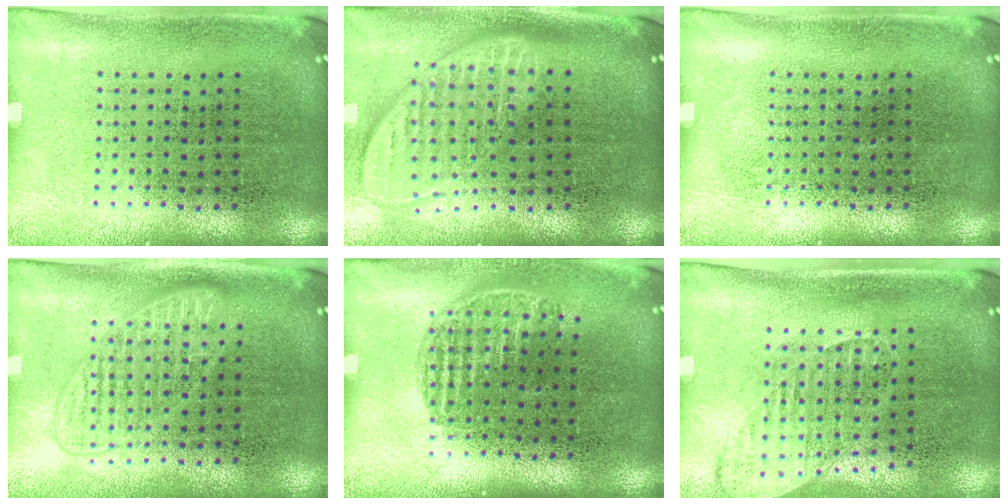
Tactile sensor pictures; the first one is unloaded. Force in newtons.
{"total": 2.0, "press": 1.5, "slide": 1.2}
{"total": 0.0}
{"total": 1.4, "press": 1.3, "slide": 0.4}
{"total": 1.0, "press": 0.9, "slide": 0.5}
{"total": 1.4, "press": 1.1, "slide": 0.8}